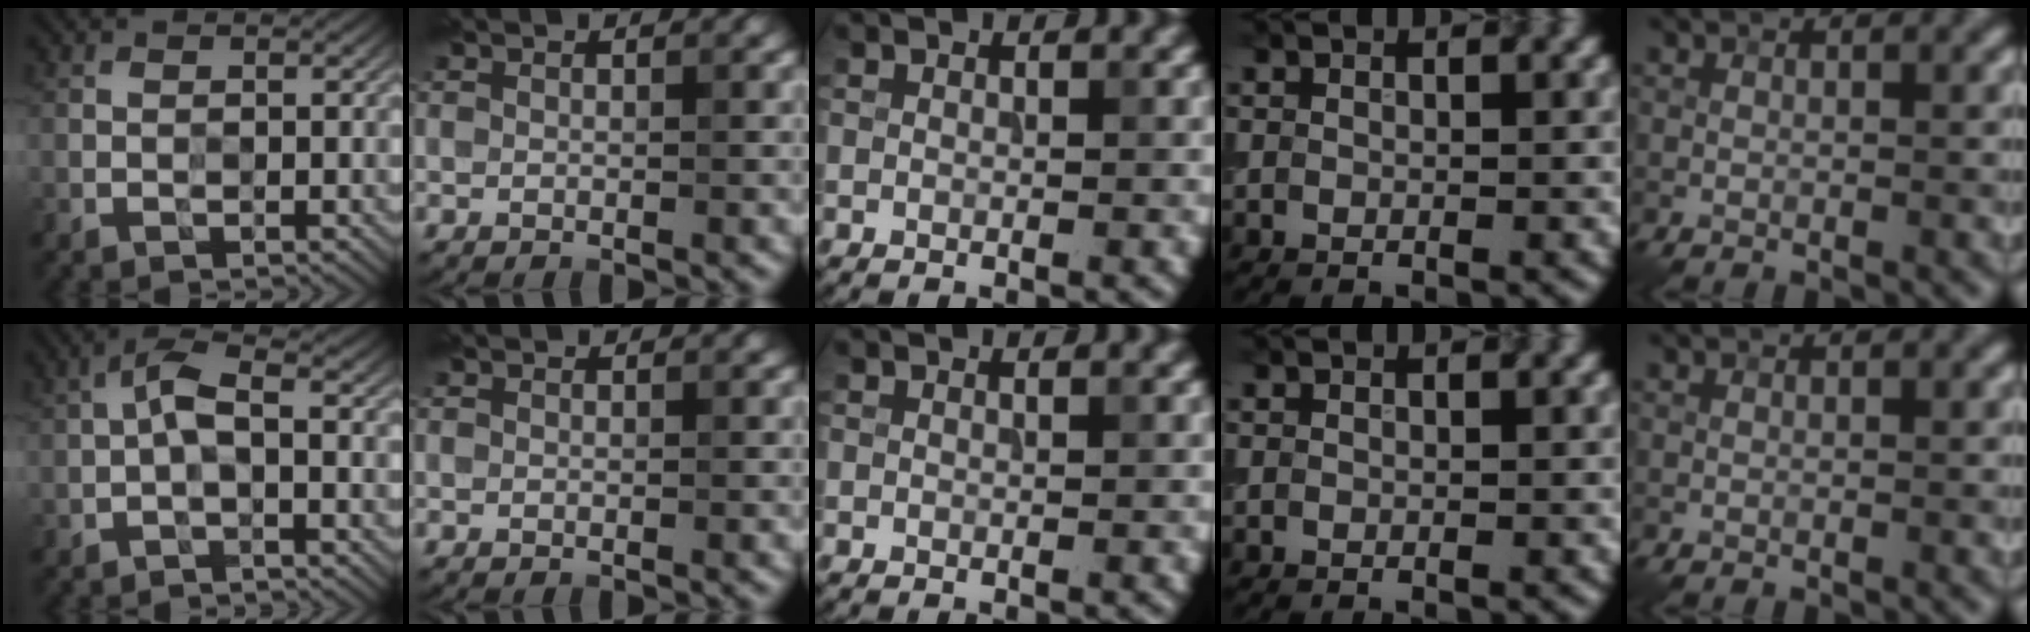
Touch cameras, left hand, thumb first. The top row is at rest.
{"thumb": {"total": 3.4, "force": [-0.3, 1.1, 3.2], "torque": [-0.072, 0.013, -0.015]}}